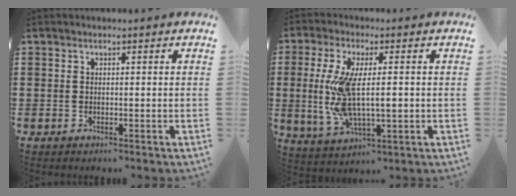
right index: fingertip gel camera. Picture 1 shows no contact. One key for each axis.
{"total": 9.6, "fx": 0.1, "fy": 3.2, "fz": 9.0, "tx": -0.198, "ty": -0.011, "tz": -0.004}